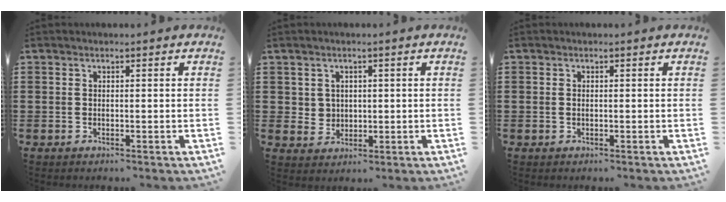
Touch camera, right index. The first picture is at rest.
{"total": 2.4, "force": [0.9, 2.2, 0.4], "torque": [-0.018, 0.012, 0.015]}
{"total": 0.5, "force": [-0.1, 0.3, 0.5], "torque": [-0.012, -0.001, -0.002]}